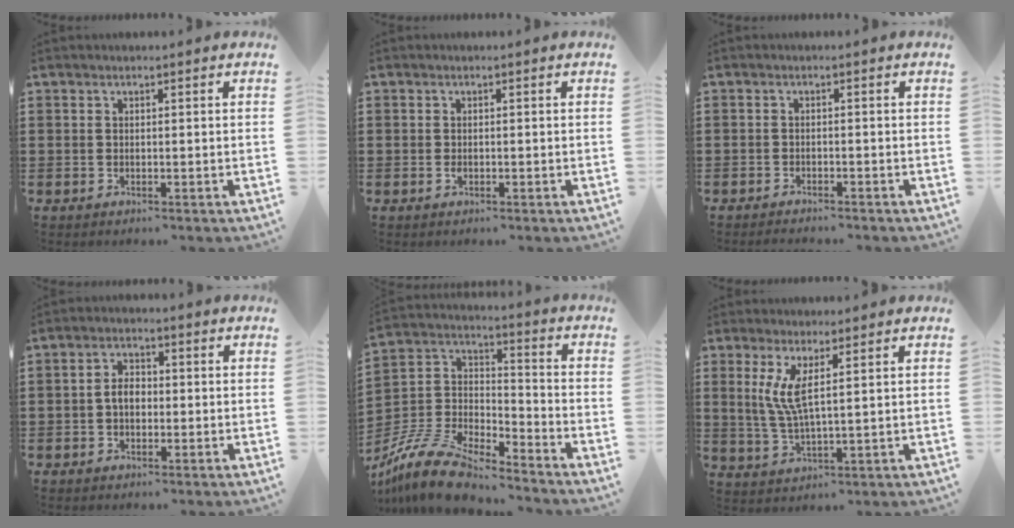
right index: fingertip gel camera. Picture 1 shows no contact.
{"total": 0.6, "force": [-0.3, 0.3, 0.5], "torque": [-0.011, -0.004, -0.004]}
{"total": 1.5, "force": [-1.5, -0.1, -0.1], "torque": [-0.001, 0.001, -0.031]}
{"total": 3.1, "force": [-0.5, 1.9, 2.4], "torque": [-0.053, 0.002, -0.013]}
{"total": 11.6, "force": [-10.6, 2.3, 4.2], "torque": [-0.096, 0.020, -0.216]}
{"total": 5.5, "force": [2.1, 0.8, 5.0], "torque": [-0.120, -0.010, 0.032]}